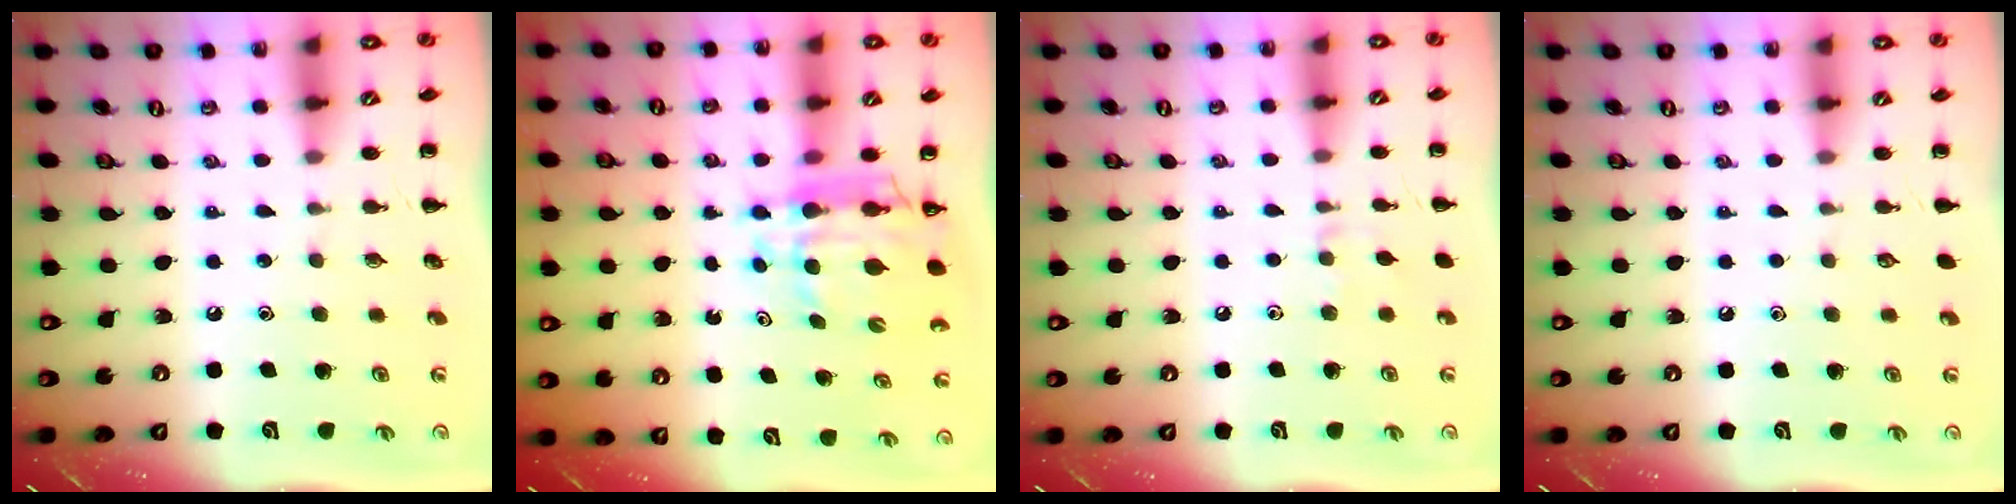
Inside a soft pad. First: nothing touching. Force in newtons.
{"total": 9.2, "press": 8.6, "slide": 3.2}
{"total": 4.0, "press": 3.7, "slide": 1.4}
{"total": 0.0}